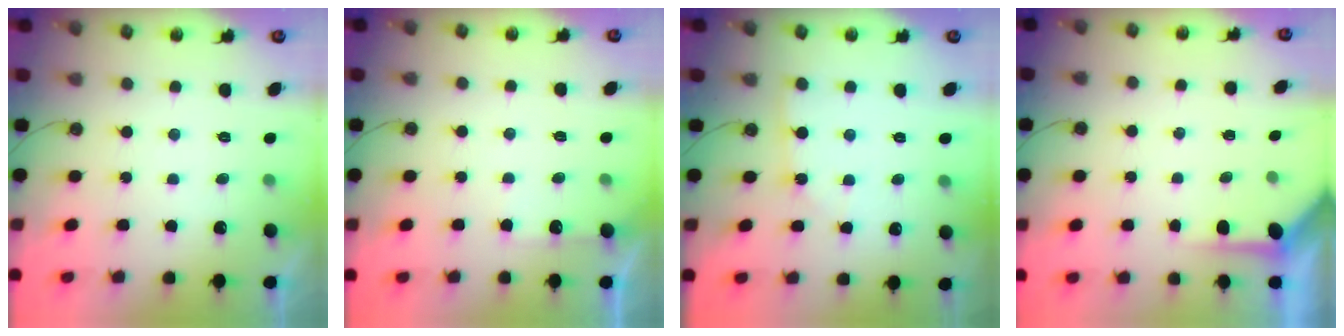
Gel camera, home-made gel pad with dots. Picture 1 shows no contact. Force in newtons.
{"total": 4.3, "press": 4.3, "slide": 0.6}
{"total": 2.5, "press": 2.5, "slide": 0.3}
{"total": 3.9, "press": 3.9, "slide": 0.4}